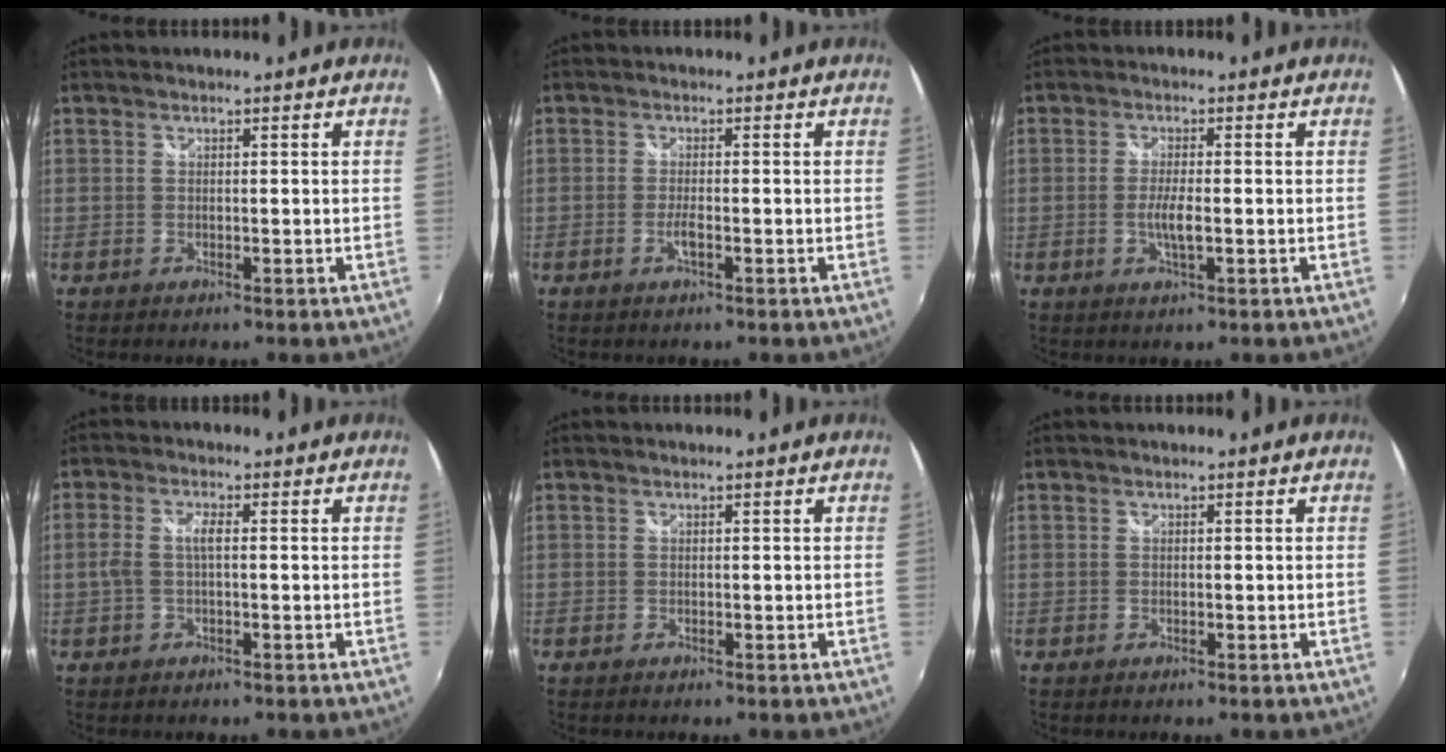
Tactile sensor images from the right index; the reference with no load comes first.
{"total": 2.1, "force": [-0.9, 0.2, 1.8], "torque": [-0.040, -0.004, -0.017]}
{"total": 3.6, "force": [-0.8, 0.5, 3.5], "torque": [-0.067, -0.007, -0.015]}
{"total": 3.3, "force": [-0.2, 0.8, 3.2], "torque": [-0.067, 0.004, -0.002]}
{"total": 0.0}
{"total": 0.0}